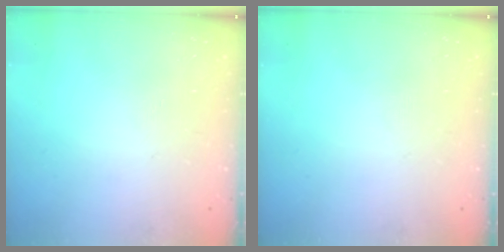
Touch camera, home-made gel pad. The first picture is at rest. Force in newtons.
{"total": 0.0}